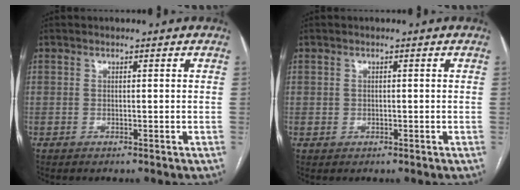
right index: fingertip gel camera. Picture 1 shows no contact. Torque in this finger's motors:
{"motor_torque": [-0.08, -0.07, -0.01, -0.01]}